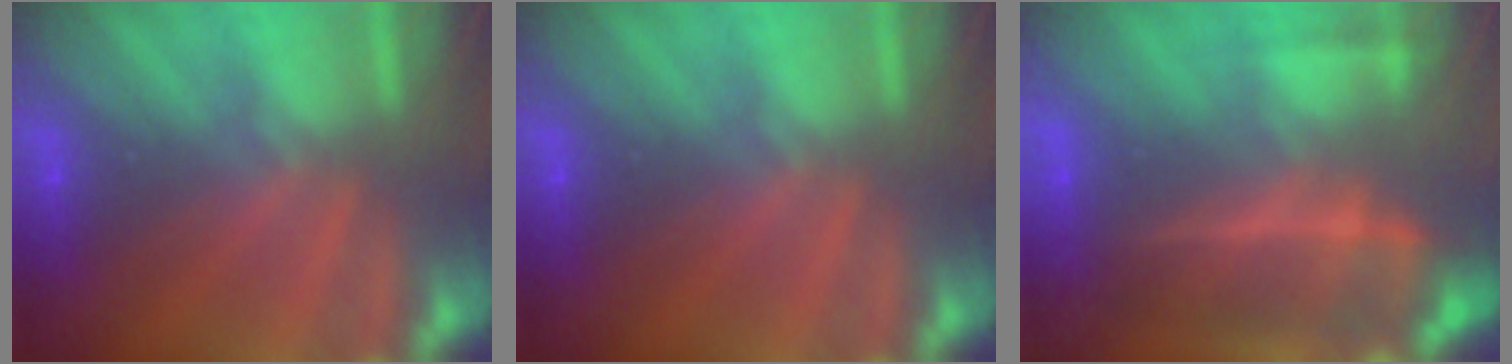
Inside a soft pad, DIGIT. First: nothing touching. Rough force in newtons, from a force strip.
{"total": 0.0}
{"total": 7.5}